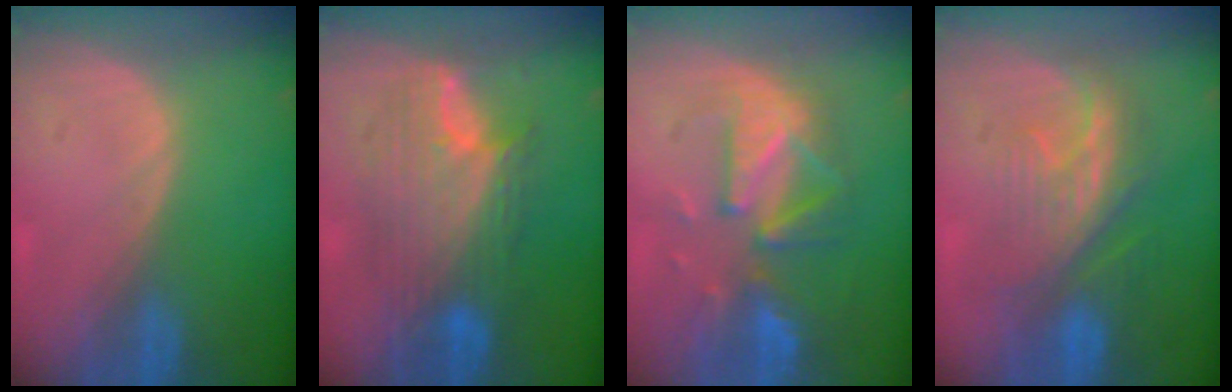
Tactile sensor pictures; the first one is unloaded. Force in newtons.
{"total": 9.8, "press": 9.8, "slide": 0.6}
{"total": 9.7, "press": 8.8, "slide": 4.0}
{"total": 8.4, "press": 8.1, "slide": 1.9}